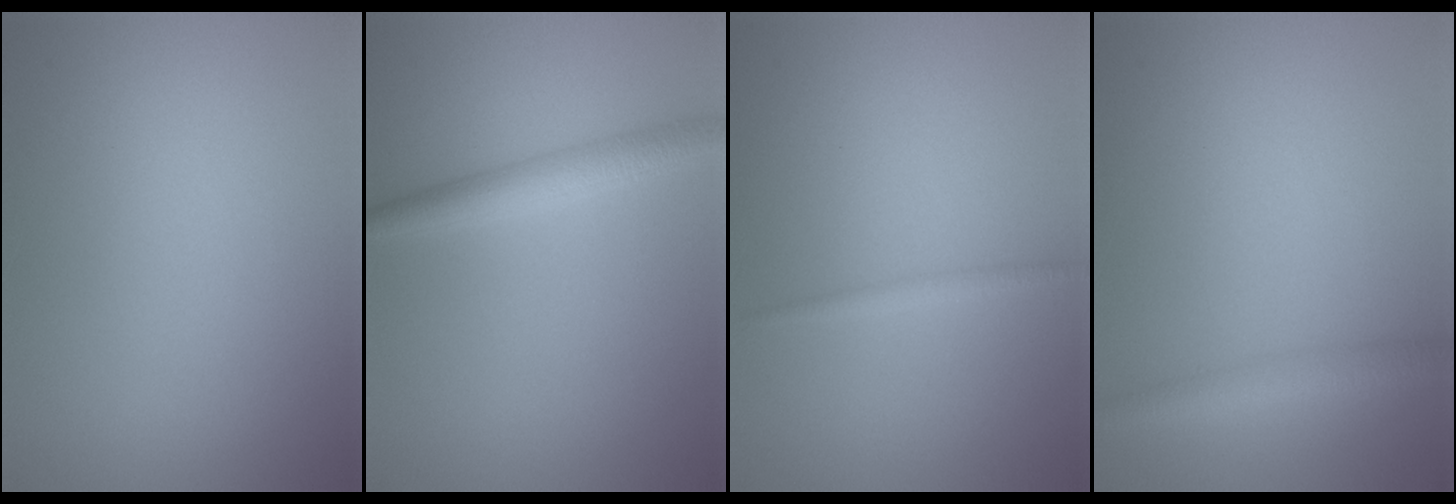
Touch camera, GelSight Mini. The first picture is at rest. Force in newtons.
{"total": 2.7, "press": 2.7, "slide": 0.0}
{"total": 0.9, "press": 0.9, "slide": 0.1}
{"total": 2.8, "press": 2.8, "slide": 0.1}